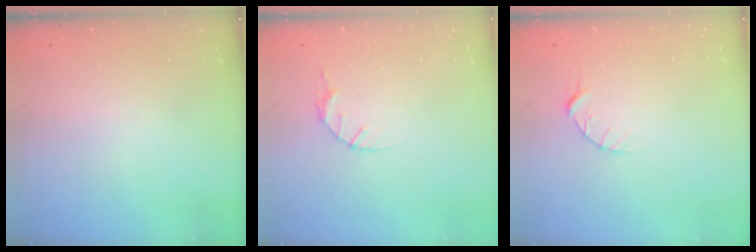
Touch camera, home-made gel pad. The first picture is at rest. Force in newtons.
{"total": 4.1, "press": 4.1, "slide": 0.5}
{"total": 5.0, "press": 4.9, "slide": 0.7}